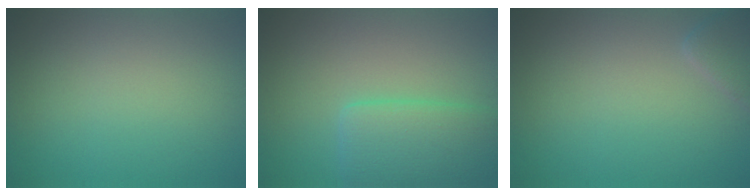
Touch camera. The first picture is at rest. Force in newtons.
{"total": 4.6, "press": 4.6, "slide": 0.2}
{"total": 1.7, "press": 1.7, "slide": 0.1}